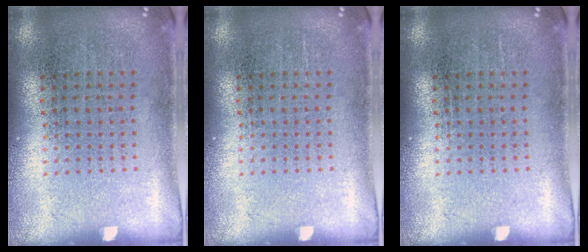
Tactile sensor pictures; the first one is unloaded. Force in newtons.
{"total": 0.0}
{"total": 0.0}